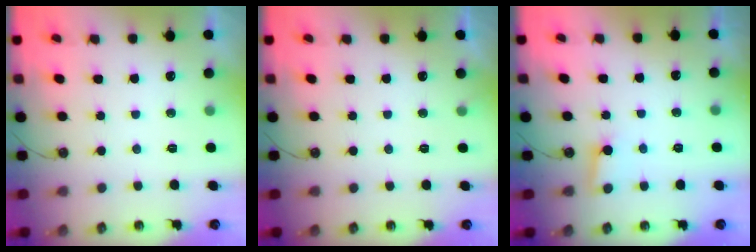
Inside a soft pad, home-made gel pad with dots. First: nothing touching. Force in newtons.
{"total": 2.9, "press": 2.9, "slide": 0.2}
{"total": 4.1, "press": 4.1, "slide": 0.3}